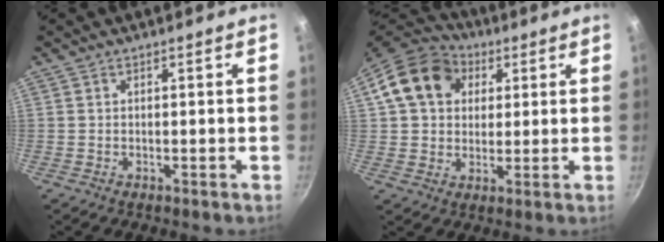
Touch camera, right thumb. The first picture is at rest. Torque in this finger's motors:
{"motor_torque": [-0.28, 2.01, 0.06, -0.13, 0.25]}